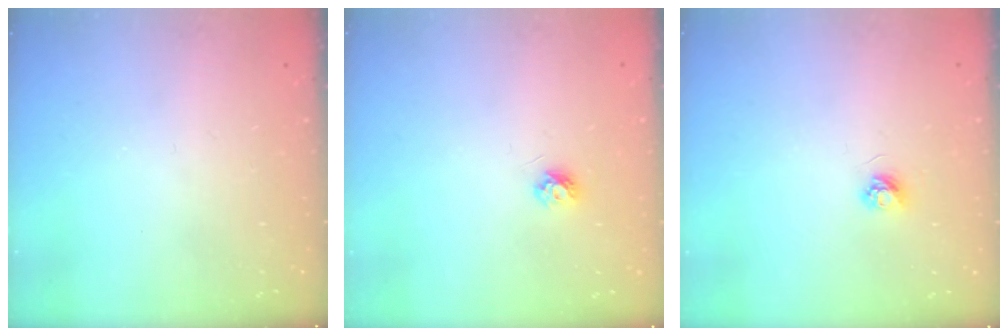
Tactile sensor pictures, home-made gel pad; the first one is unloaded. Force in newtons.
{"total": 3.9, "press": 3.8, "slide": 0.7}
{"total": 3.4, "press": 3.4, "slide": 0.4}